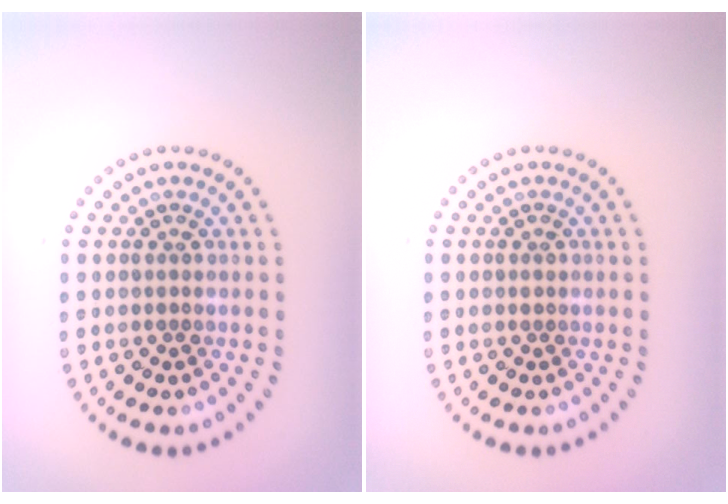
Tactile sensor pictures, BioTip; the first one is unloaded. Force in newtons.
{"total": 0.7, "press": 0.6, "slide": 0.1}